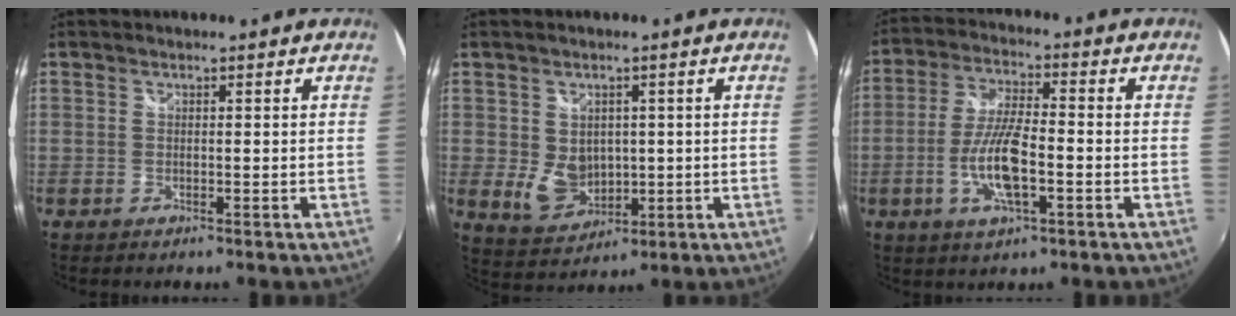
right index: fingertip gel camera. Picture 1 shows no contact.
{"total": 6.9, "force": [0.1, 5.6, 4.1], "torque": [-0.078, -0.007, 0.020]}
{"total": 10.4, "force": [-3.1, 2.7, 9.6], "torque": [-0.195, -0.003, -0.061]}